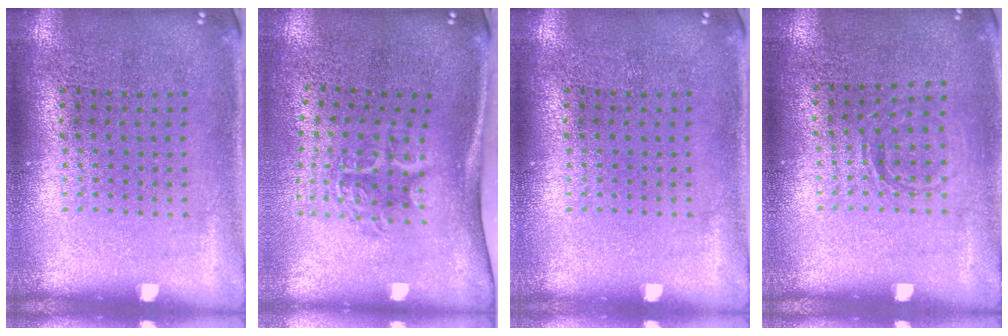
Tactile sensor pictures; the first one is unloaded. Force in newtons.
{"total": 1.9, "press": 1.2, "slide": 1.4}
{"total": 0.0}
{"total": 0.9, "press": 0.9, "slide": 0.1}